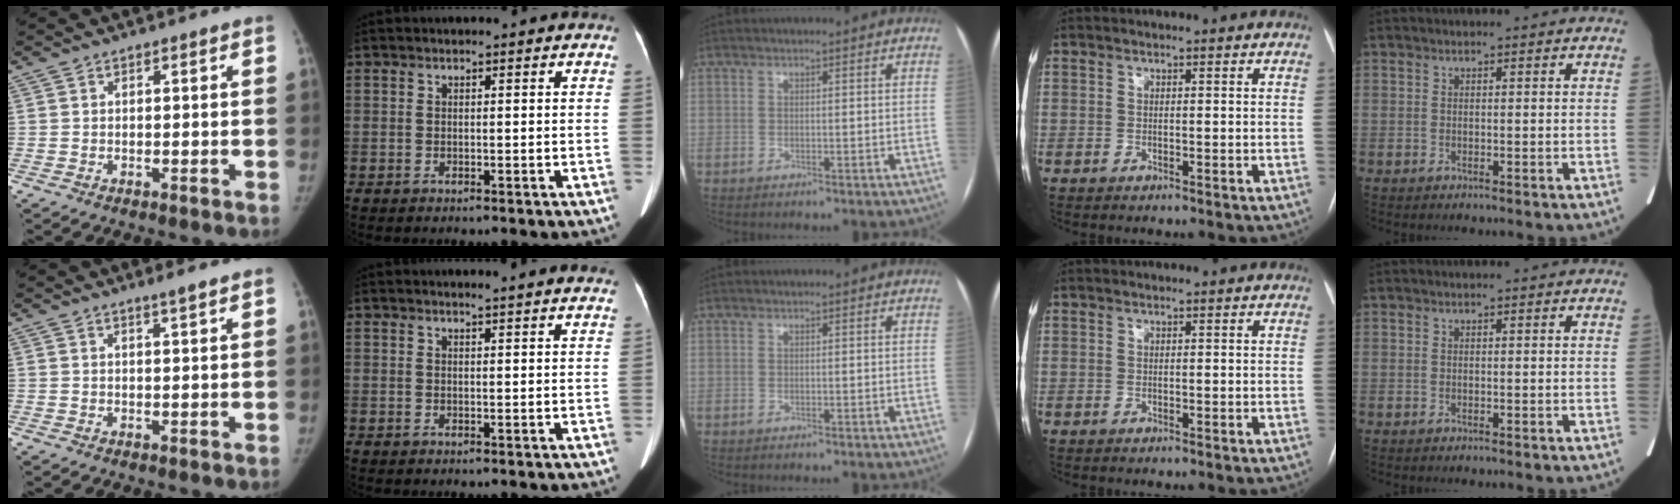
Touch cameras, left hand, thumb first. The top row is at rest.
{"thumb": {"total": 1.7, "force": [1.3, -0.2, 1.1], "torque": [-0.018, -0.011, 0.023]}, "index": {"total": 5.1, "force": [4.7, -0.2, 1.8], "torque": [-0.020, 0.008, 0.040]}}